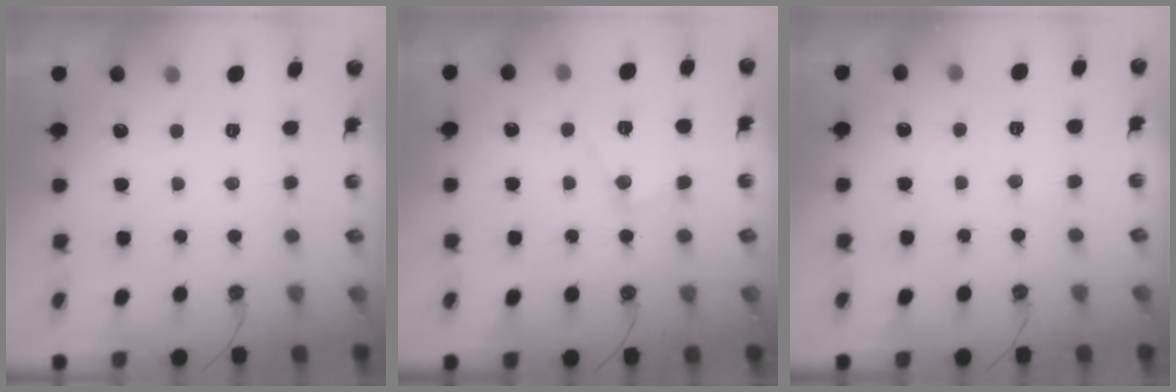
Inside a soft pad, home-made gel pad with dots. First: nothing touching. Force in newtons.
{"total": 12.0, "press": 12.0, "slide": 0.9}
{"total": 4.4, "press": 4.3, "slide": 0.5}